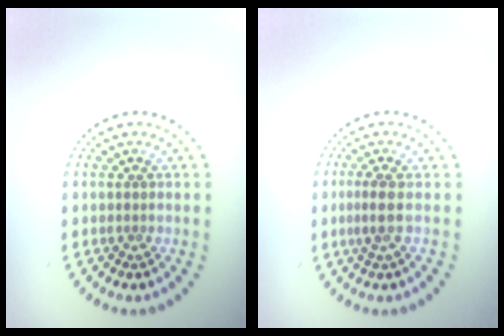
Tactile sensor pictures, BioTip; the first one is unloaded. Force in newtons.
{"total": 1.7, "press": 1.3, "slide": 1.1}